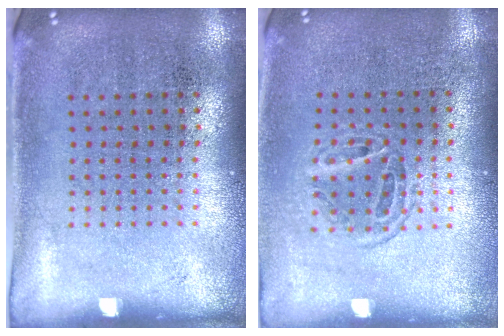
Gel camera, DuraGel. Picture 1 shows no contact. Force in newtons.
{"total": 1.3, "press": 1.1, "slide": 0.7}